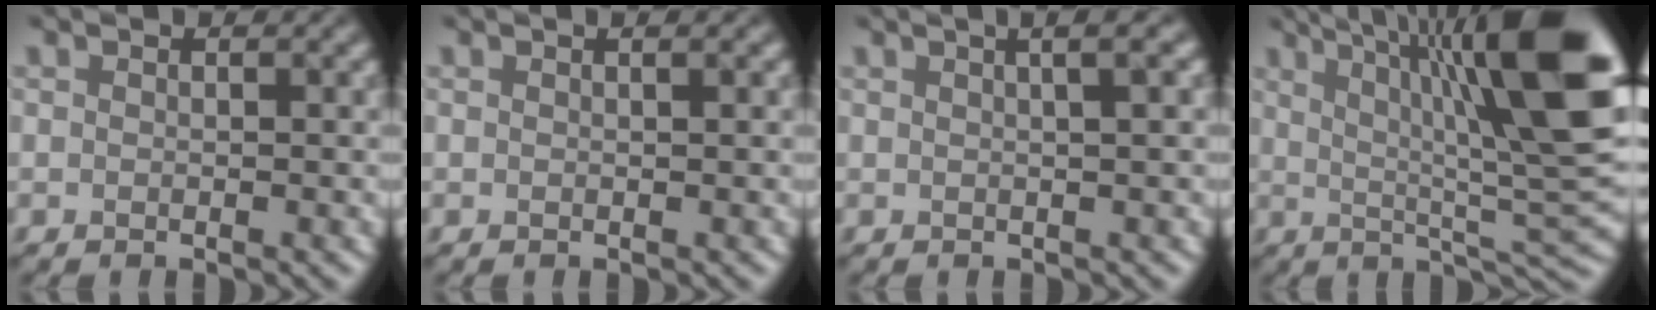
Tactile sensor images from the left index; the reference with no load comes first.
{"total": 2.1, "force": [1.0, 1.1, 1.5], "torque": [0.007, 0.009, -0.011]}
{"total": 5.2, "force": [2.3, 2.3, 4.0], "torque": [-0.013, 0.043, 0.002]}
{"total": 14.2, "force": [4.1, 3.3, 13.2], "torque": [-0.180, 0.011, 0.073]}